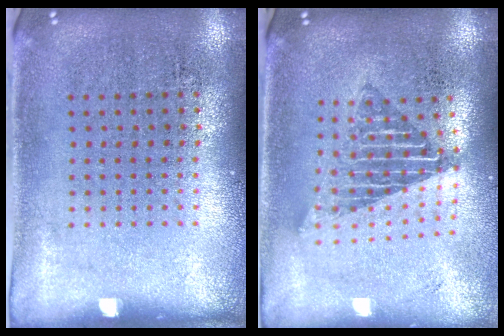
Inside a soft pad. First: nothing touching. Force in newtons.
{"total": 1.7, "press": 1.3, "slide": 1.0}